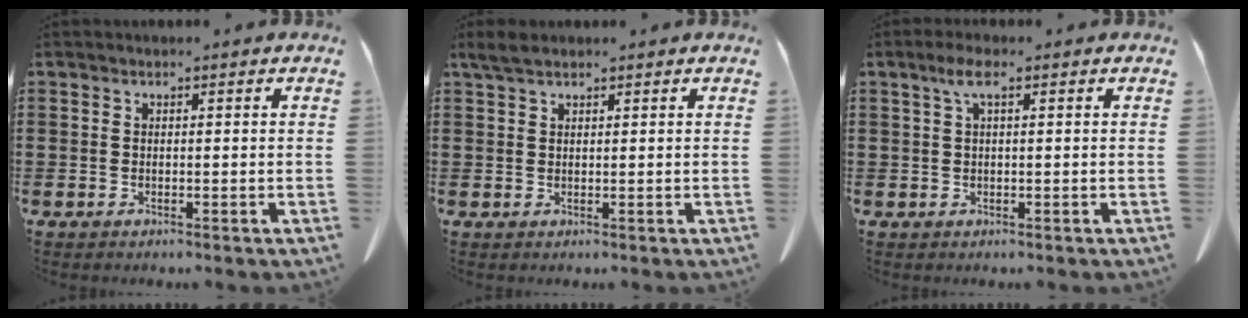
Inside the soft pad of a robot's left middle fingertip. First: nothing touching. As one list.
[{"total": 2.3, "force": [1.7, 0.7, 1.5], "torque": [-0.034, 0.004, 0.031]}, {"total": 3.0, "force": [1.0, 0.8, 2.7], "torque": [-0.056, 0.008, 0.015]}]